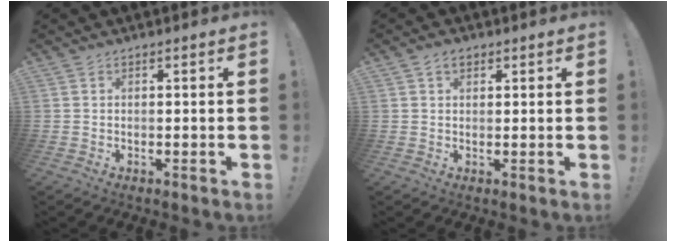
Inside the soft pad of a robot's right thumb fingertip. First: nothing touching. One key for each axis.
{"total": 2.9, "fx": 1.6, "fy": 1.9, "fz": 1.6, "tx": -0.023, "ty": 0.001, "tz": 0.028}